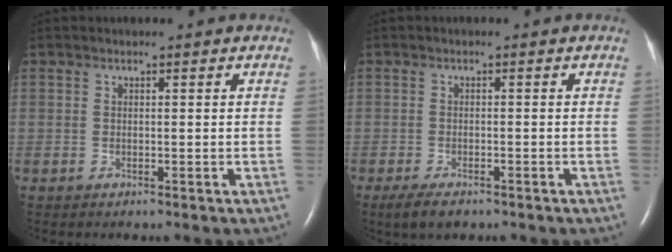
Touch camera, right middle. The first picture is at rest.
{"total": 3.7, "force": [-2.6, 1.3, 2.3], "torque": [-0.051, -0.008, -0.038]}